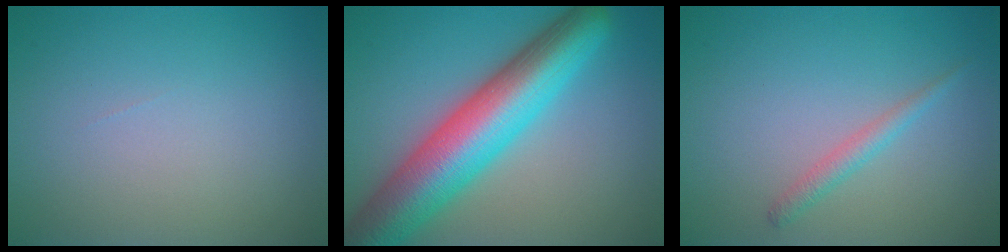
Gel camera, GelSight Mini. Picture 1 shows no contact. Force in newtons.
{"total": 10.9, "press": 10.9, "slide": 0.3}
{"total": 1.4, "press": 1.4, "slide": 0.1}